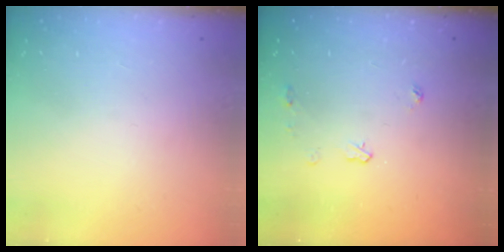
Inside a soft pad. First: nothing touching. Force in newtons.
{"total": 4.0, "press": 3.9, "slide": 0.5}